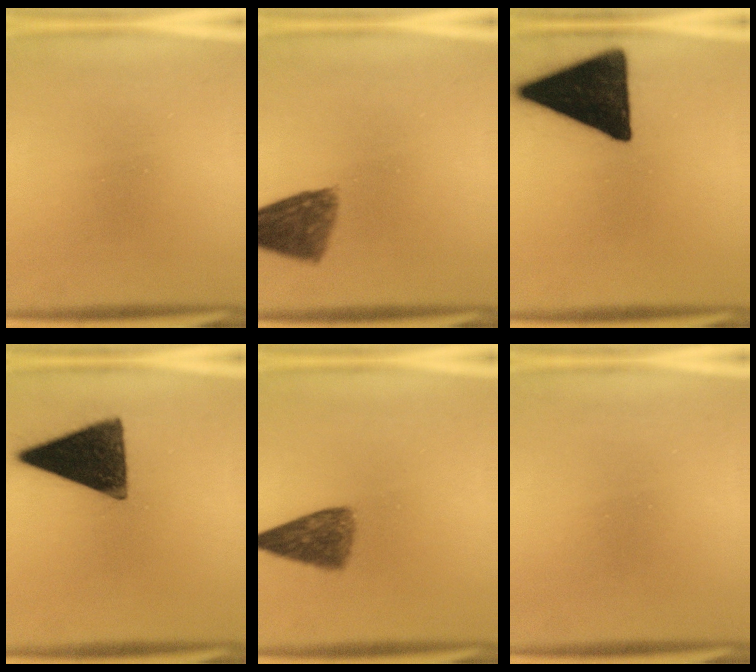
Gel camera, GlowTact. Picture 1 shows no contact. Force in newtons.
{"total": 7.9}
{"total": 19.3}
{"total": 14.8}
{"total": 6.3}
{"total": 1.9}